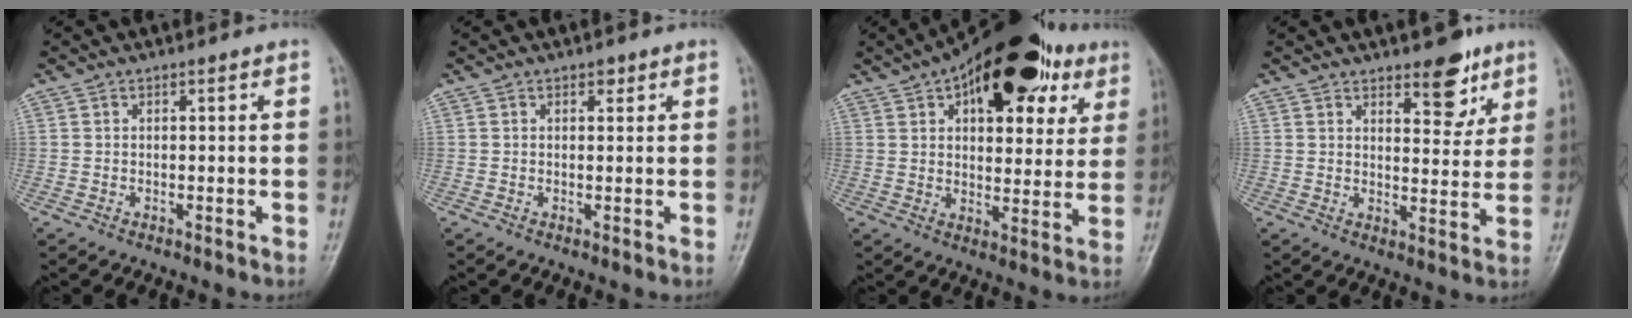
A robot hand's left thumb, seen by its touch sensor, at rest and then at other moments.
{"total": 1.2, "force": [0.7, 0.8, 0.6], "torque": [0.001, -0.002, 0.007]}
{"total": 23.3, "force": [11.0, 12.0, 16.6], "torque": [-0.199, -0.001, 0.158]}
{"total": 8.3, "force": [5.2, 3.7, 5.2], "torque": [-0.041, -0.032, 0.072]}